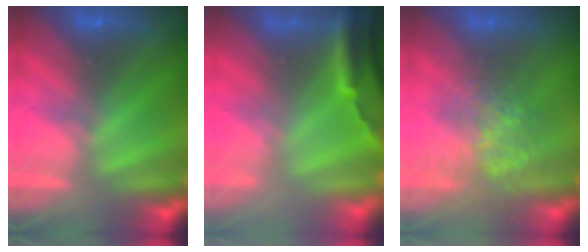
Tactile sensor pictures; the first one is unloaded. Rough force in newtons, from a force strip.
{"total": 4.4}
{"total": 3.7}